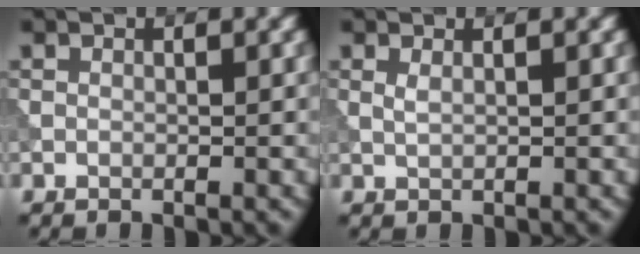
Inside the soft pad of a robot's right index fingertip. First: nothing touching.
{"total": 0.8, "force": [0.5, 0.2, 0.7], "torque": [-0.015, 0.000, 0.006]}